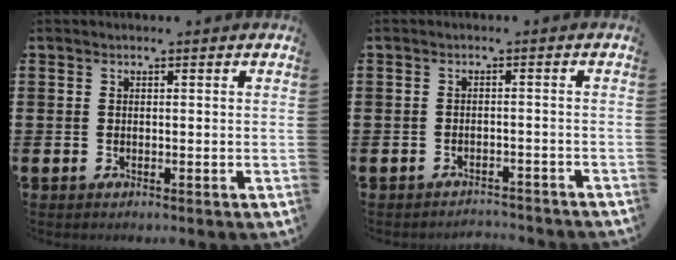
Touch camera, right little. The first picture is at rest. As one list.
[{"total": 1.6, "force": [-1.6, 0.0, -0.1], "torque": [-0.003, 0.004, -0.035]}]